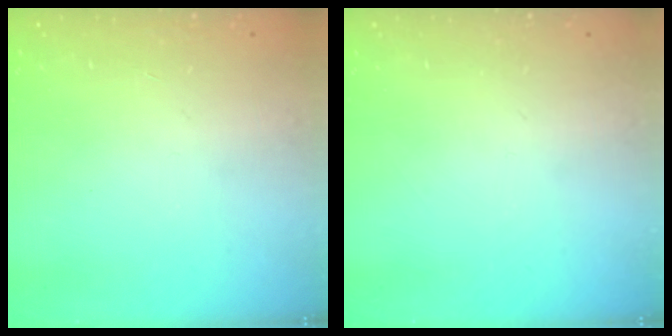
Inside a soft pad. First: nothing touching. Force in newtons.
{"total": 0.0}